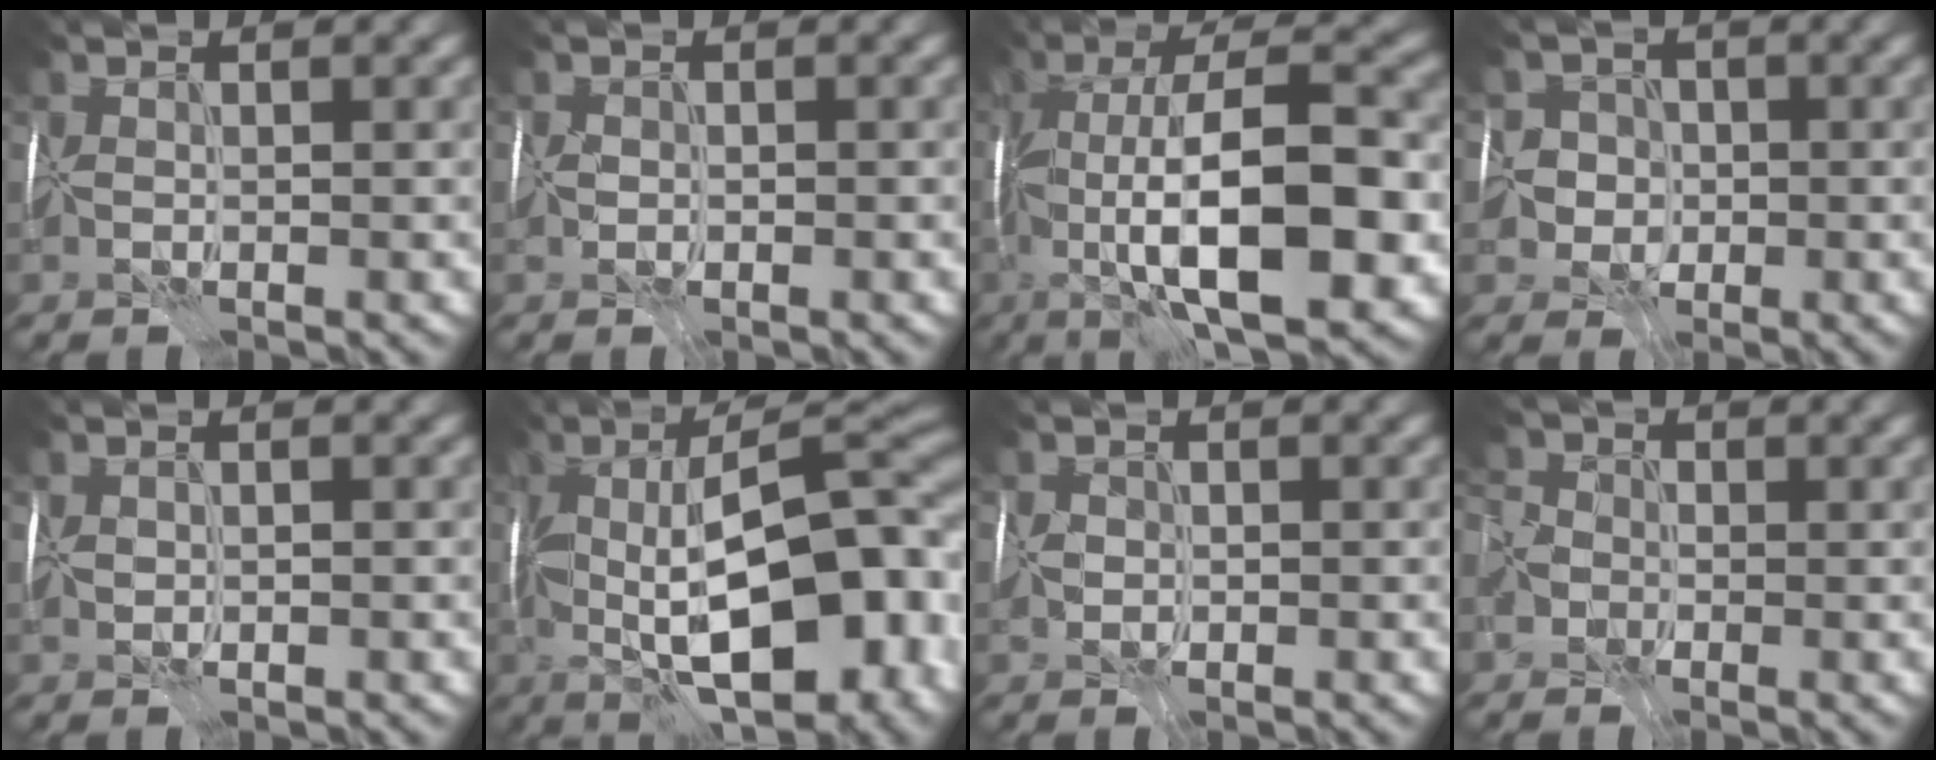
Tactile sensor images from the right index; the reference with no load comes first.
{"total": 0.9, "force": [-0.7, 0.5, 0.2], "torque": [-0.005, 0.001, -0.014]}
{"total": 13.4, "force": [-3.2, 4.5, 12.2], "torque": [-0.192, 0.002, -0.065]}
{"total": 4.8, "force": [-1.2, 4.5, 1.3], "torque": [0.001, 0.023, -0.043]}
{"total": 0.7, "force": [-0.6, 0.3, 0.2], "torque": [-0.007, 0.000, -0.010]}
{"total": 16.7, "force": [-3.7, 7.1, 14.6], "torque": [-0.200, 0.008, -0.058]}
{"total": 1.8, "force": [-0.7, 1.4, 0.7], "torque": [-0.014, -0.001, -0.014]}
{"total": 5.3, "force": [-1.7, 4.3, 2.5], "torque": [-0.052, 0.007, -0.054]}